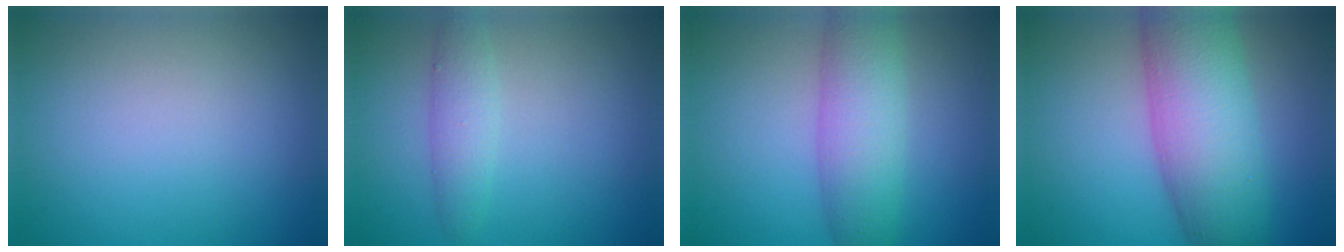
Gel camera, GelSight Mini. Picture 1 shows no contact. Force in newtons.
{"total": 2.4, "press": 2.4, "slide": 0.2}
{"total": 5.5, "press": 5.5, "slide": 0.1}
{"total": 10.0, "press": 10.0, "slide": 0.3}